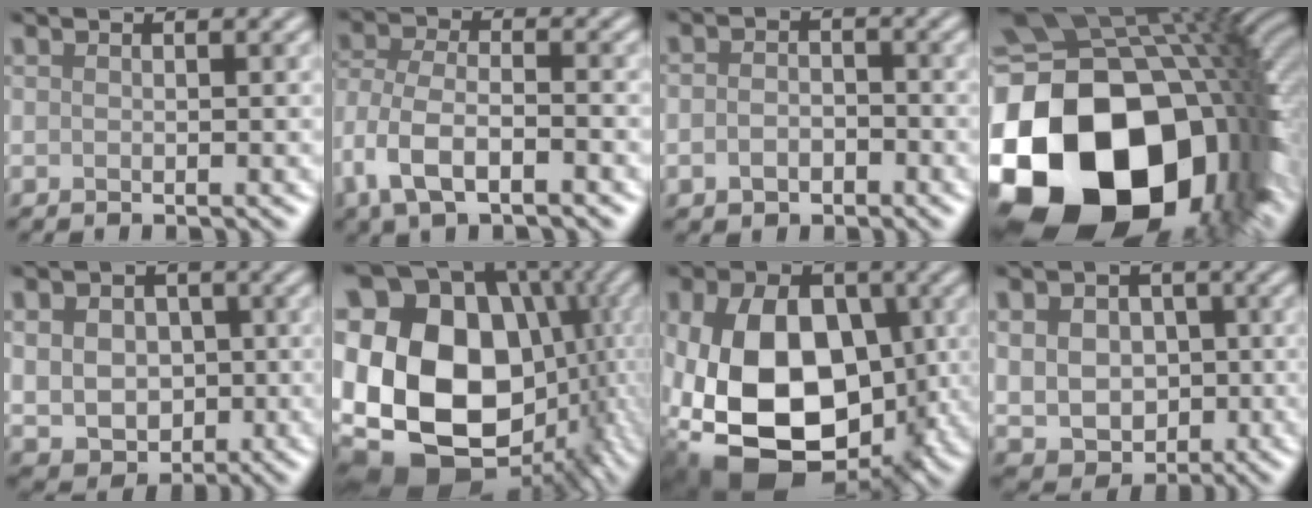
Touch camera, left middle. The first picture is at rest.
{"total": 6.2, "force": [-3.4, 2.8, 4.4], "torque": [-0.092, -0.003, -0.073]}
{"total": 2.3, "force": [-1.0, 1.7, 1.3], "torque": [-0.023, 0.000, -0.022]}
{"total": 22.6, "force": [-5.8, 16.5, 14.4], "torque": [-0.325, -0.075, -0.061]}
{"total": 7.5, "force": [0.5, 6.0, 4.4], "torque": [-0.067, 0.013, -0.001]}
{"total": 21.4, "force": [-0.8, 16.2, 13.9], "torque": [-0.292, 0.003, 0.002]}
{"total": 15.9, "force": [-1.2, 10.9, 11.5], "torque": [-0.219, -0.020, -0.024]}
{"total": 8.5, "force": [0.6, 6.9, 4.9], "torque": [-0.072, 0.018, -0.001]}